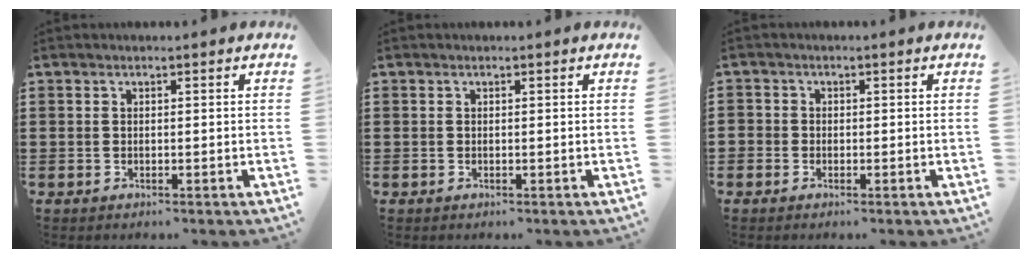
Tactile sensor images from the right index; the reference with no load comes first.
{"total": 0.0}
{"total": 0.9, "force": [-0.5, 0.7, 0.0], "torque": [-0.003, 0.003, -0.011]}